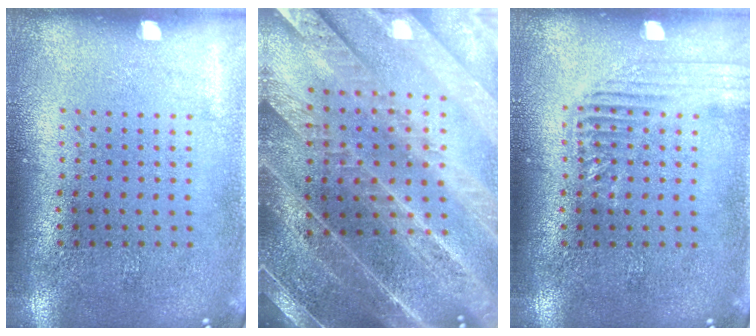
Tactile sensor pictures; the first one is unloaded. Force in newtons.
{"total": 4.0, "press": 3.7, "slide": 1.5}
{"total": 1.7, "press": 1.6, "slide": 0.2}